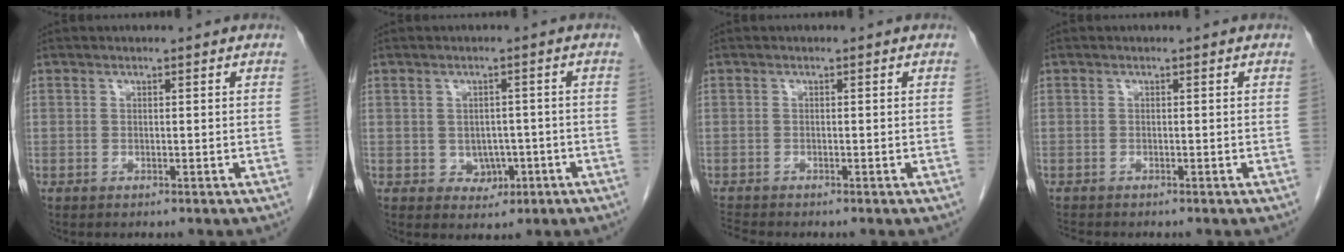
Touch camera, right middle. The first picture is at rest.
{"total": 3.4, "force": [-1.0, 2.8, 1.6], "torque": [-0.015, 0.005, -0.003]}
{"total": 1.6, "force": [-1.5, -0.5, -0.1], "torque": [-0.010, -0.014, -0.029]}
{"total": 1.2, "force": [-1.2, -0.1, 0.1], "torque": [-0.013, -0.007, -0.023]}